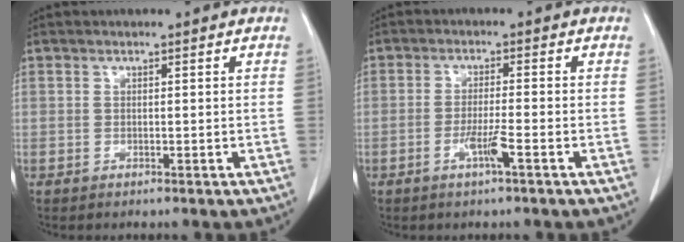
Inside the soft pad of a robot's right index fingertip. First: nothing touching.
{"total": 3.6, "force": [-1.6, -0.4, 3.1], "torque": [-0.063, -0.007, -0.033]}